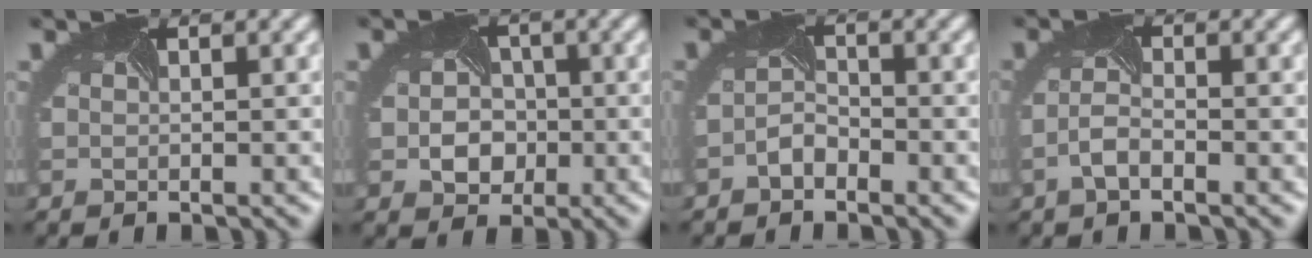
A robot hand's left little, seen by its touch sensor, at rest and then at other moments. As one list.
[{"total": 4.5, "force": [-0.6, 3.7, 2.4], "torque": [-0.025, -0.003, -0.006]}, {"total": 1.6, "force": [-1.4, 0.6, 0.5], "torque": [-0.017, 0.003, -0.028]}, {"total": 2.0, "force": [-1.3, 0.6, 1.4], "torque": [-0.039, -0.002, -0.027]}]